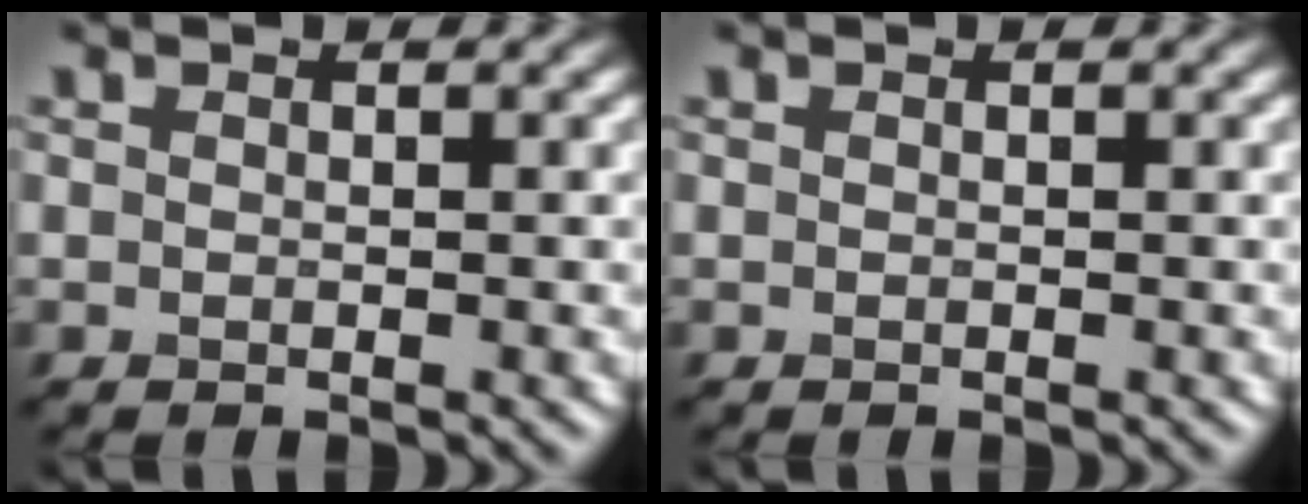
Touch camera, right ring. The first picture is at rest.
{"total": 0.0}